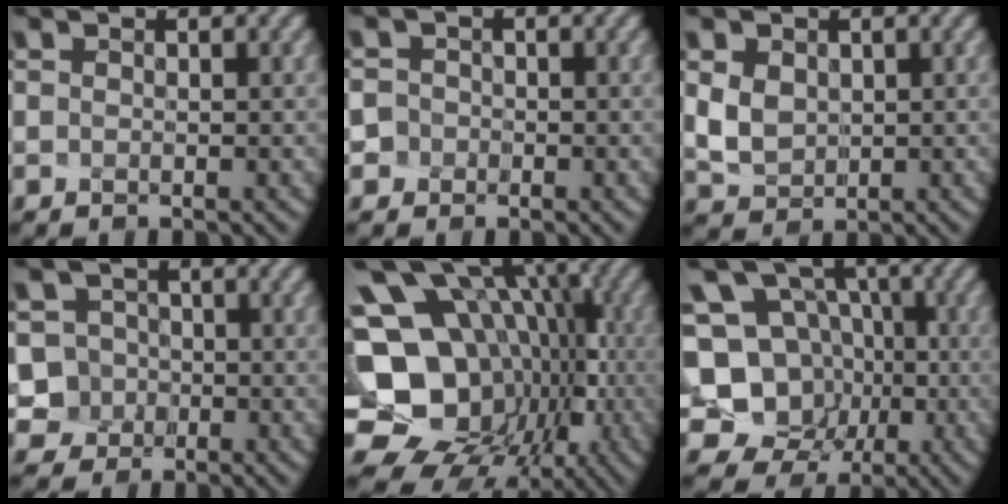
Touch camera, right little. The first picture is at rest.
{"total": 1.9, "force": [-1.0, 1.3, -0.9], "torque": [0.026, 0.005, -0.030]}
{"total": 3.9, "force": [0.6, 3.3, 1.9], "torque": [-0.064, 0.014, 0.008]}
{"total": 4.1, "force": [-1.8, 3.7, -0.3], "torque": [0.012, 0.015, -0.051]}
{"total": 15.4, "force": [-1.8, 12.7, 8.5], "torque": [-0.142, -0.009, -0.013]}
{"total": 9.1, "force": [-1.7, 8.5, 2.9], "torque": [-0.082, -0.016, -0.041]}